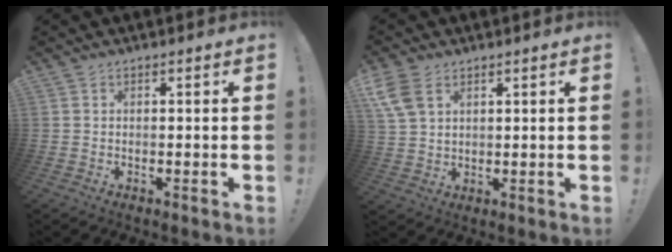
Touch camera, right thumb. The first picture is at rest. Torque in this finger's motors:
{"motor_torque": [0.24, 0.31, 0.51, -0.49, 0.15]}